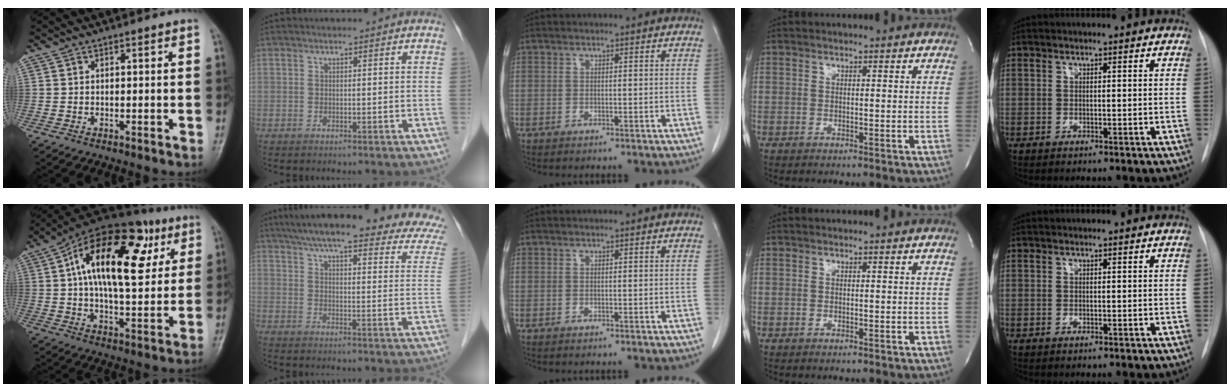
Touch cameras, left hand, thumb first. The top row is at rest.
{"thumb": {"total": 23.7, "force": [7.2, 11.6, 19.4], "torque": [-0.285, 0.011, 0.102]}, "index": {"total": 24.6, "force": [20.4, 2.6, 13.6], "torque": [-0.188, -0.017, 0.247]}}